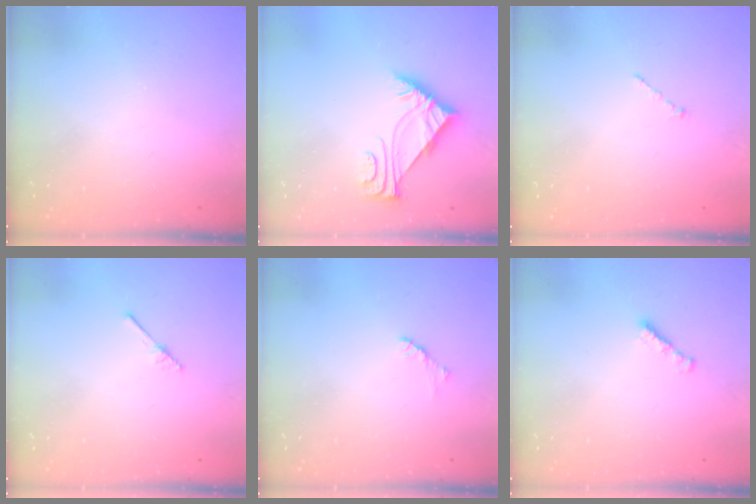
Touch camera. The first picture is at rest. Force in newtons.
{"total": 6.0, "press": 5.9, "slide": 0.5}
{"total": 1.0, "press": 0.9, "slide": 0.3}
{"total": 2.5, "press": 2.4, "slide": 0.3}
{"total": 1.7, "press": 1.6, "slide": 0.4}
{"total": 1.9, "press": 1.9, "slide": 0.5}